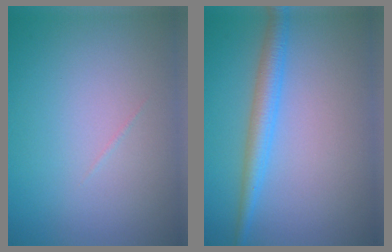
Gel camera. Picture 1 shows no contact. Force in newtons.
{"total": 3.0, "press": 3.0, "slide": 0.1}